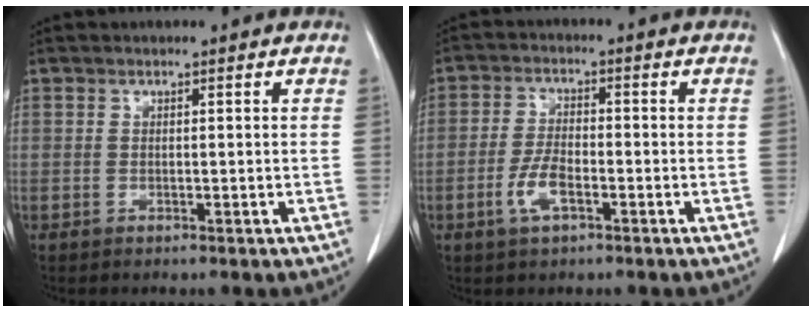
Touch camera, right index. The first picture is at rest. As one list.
[{"total": 4.8, "force": [-2.1, 1.8, 3.9], "torque": [-0.089, -0.002, -0.040]}]